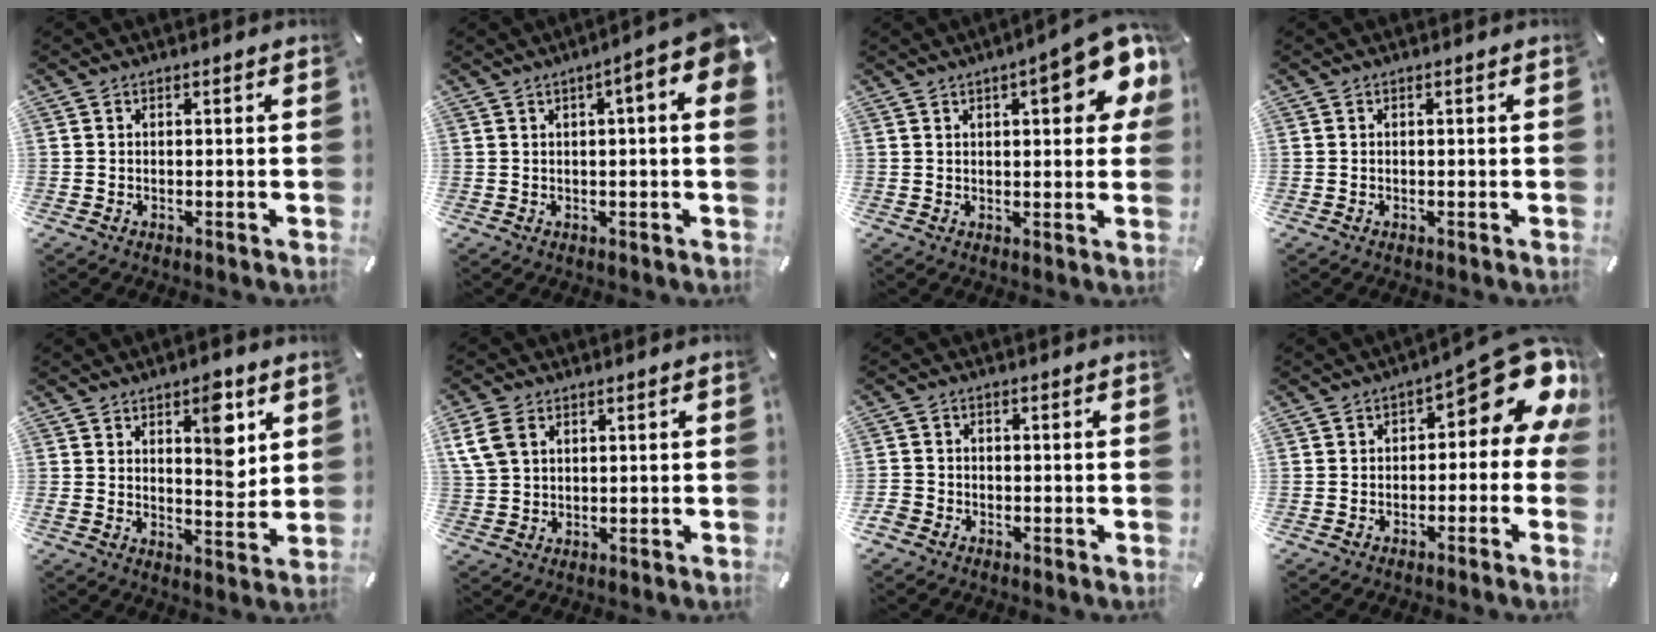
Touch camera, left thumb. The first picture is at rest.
{"total": 7.6, "force": [3.0, 1.2, 6.9], "torque": [-0.095, -0.024, 0.047]}
{"total": 12.4, "force": [5.6, 4.2, 10.3], "torque": [-0.131, -0.024, 0.089]}
{"total": 0.0}
{"total": 9.8, "force": [4.9, 4.7, 7.1], "torque": [-0.077, -0.033, 0.074]}
{"total": 5.3, "force": [2.4, 3.9, 2.6], "torque": [-0.073, 0.004, 0.045]}
{"total": 2.7, "force": [-1.6, 2.1, 0.7], "torque": [-0.015, 0.006, -0.034]}
{"total": 13.4, "force": [5.1, 6.1, 10.8], "torque": [-0.124, -0.046, 0.080]}